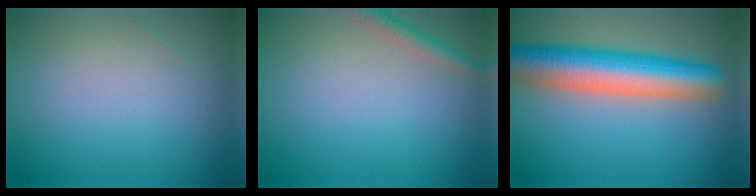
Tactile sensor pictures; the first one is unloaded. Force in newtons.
{"total": 1.9, "press": 1.9, "slide": 0.0}
{"total": 9.0, "press": 9.0, "slide": 0.3}